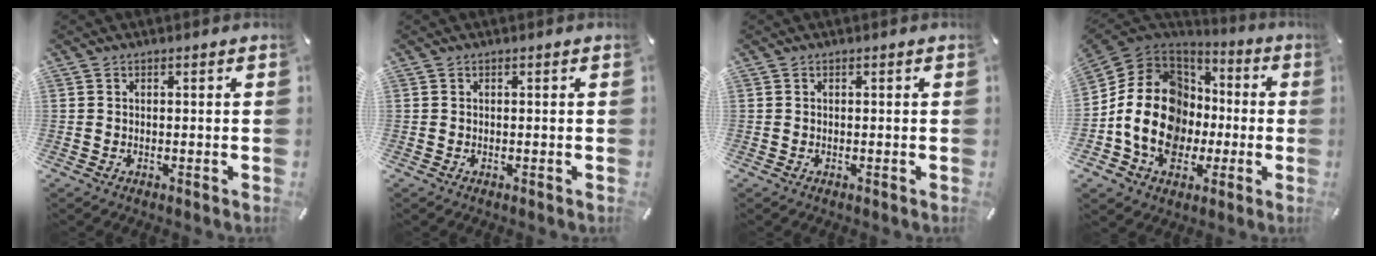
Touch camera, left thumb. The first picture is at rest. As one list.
[{"total": 0.0}, {"total": 0.0}, {"total": 18.3, "force": [-3.7, 15.1, 9.6], "torque": [-0.212, 0.012, -0.064]}]